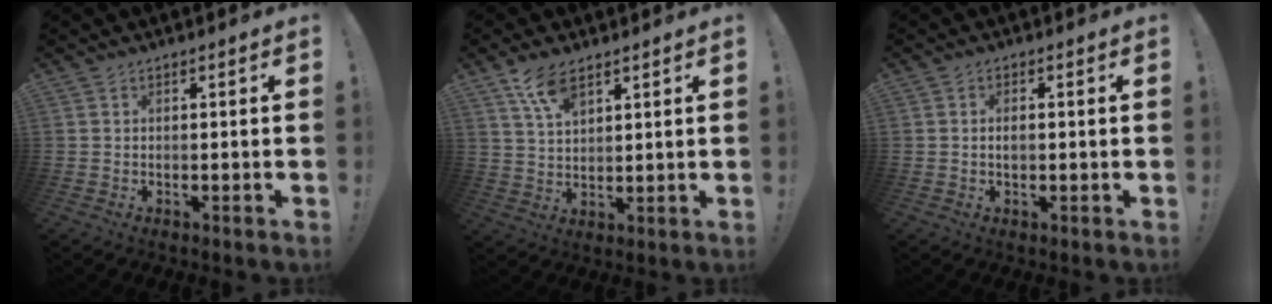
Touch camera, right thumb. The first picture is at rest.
{"total": 8.0, "force": [5.3, 3.3, 4.9], "torque": [-0.087, -0.027, 0.099]}
{"total": 1.5, "force": [-0.2, 0.8, 1.2], "torque": [-0.024, 0.003, -0.005]}